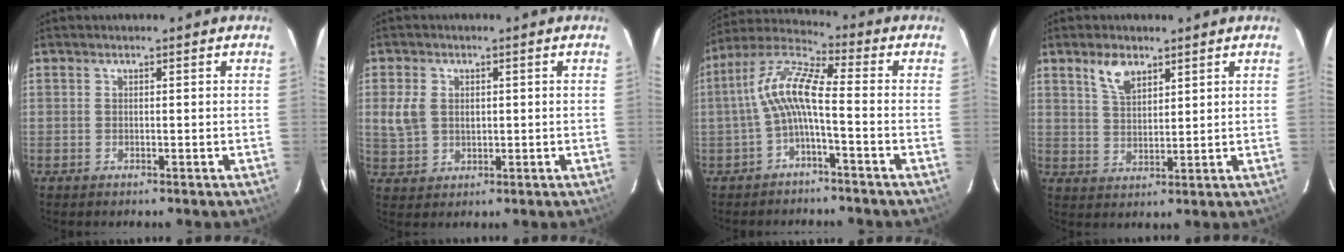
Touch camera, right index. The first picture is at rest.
{"total": 5.5, "force": [0.8, 4.3, 3.3], "torque": [-0.076, 0.007, 0.022]}
{"total": 9.0, "force": [-1.8, 1.6, 8.7], "torque": [-0.193, 0.021, -0.037]}
{"total": 5.5, "force": [3.5, 2.7, 3.2], "torque": [-0.057, 0.005, 0.070]}